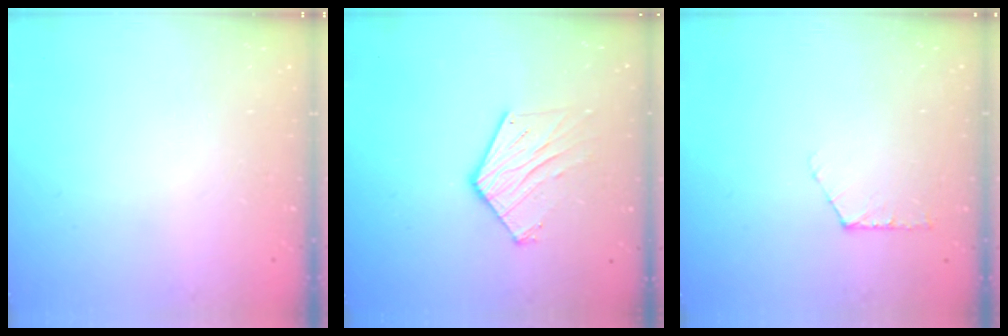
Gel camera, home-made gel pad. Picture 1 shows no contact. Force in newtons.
{"total": 11.2, "press": 11.2, "slide": 0.6}
{"total": 6.1, "press": 6.1, "slide": 0.6}